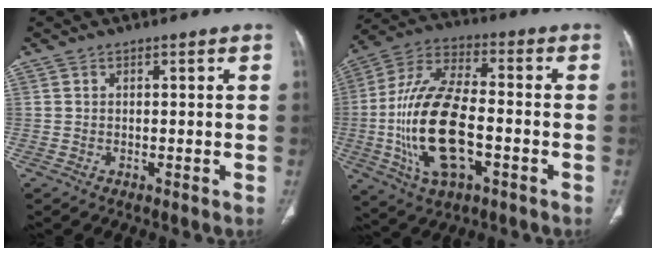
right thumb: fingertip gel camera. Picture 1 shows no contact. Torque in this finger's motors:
{"motor_torque": [3.91, 1.10, 2.37, -0.40, 0.74]}